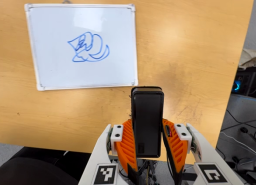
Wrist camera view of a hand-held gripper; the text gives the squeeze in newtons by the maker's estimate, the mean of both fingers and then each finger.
{"total": 5.5, "left": 4.2, "right": 6.9}